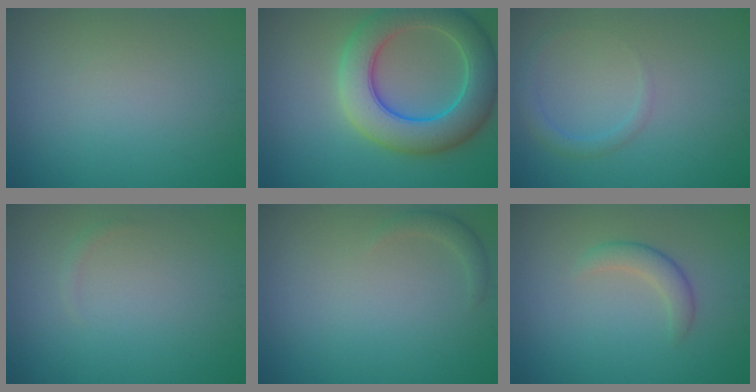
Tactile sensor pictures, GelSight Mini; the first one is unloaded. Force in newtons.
{"total": 8.7, "press": 8.7, "slide": 0.5}
{"total": 1.5, "press": 1.5, "slide": 0.2}
{"total": 0.5, "press": 0.5, "slide": 0.0}
{"total": 1.2, "press": 1.2, "slide": 0.2}
{"total": 2.1, "press": 2.1, "slide": 0.0}